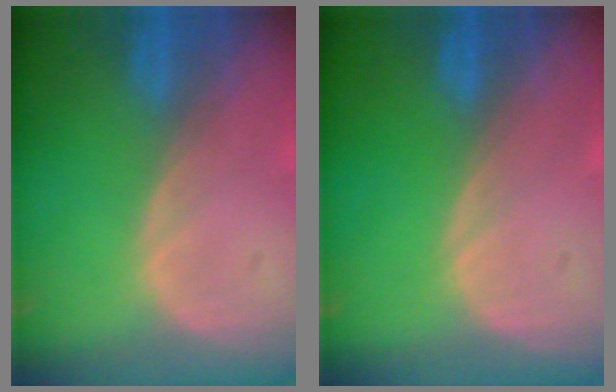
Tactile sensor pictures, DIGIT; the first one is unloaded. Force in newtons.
{"total": 0.0}